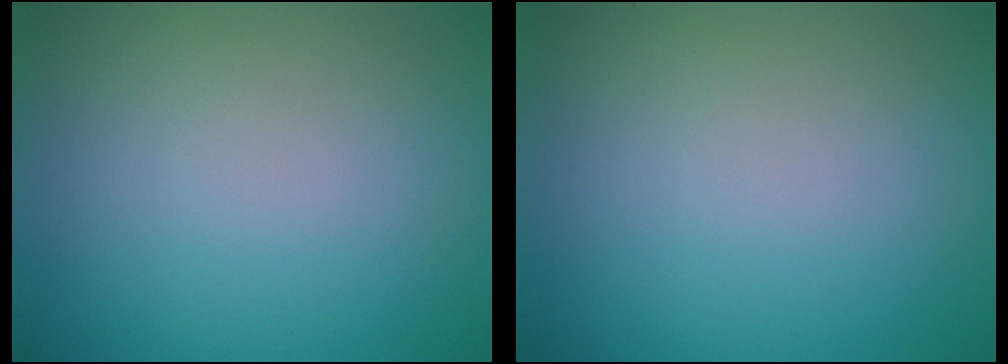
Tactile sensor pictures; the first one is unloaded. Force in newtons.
{"total": 0.0}